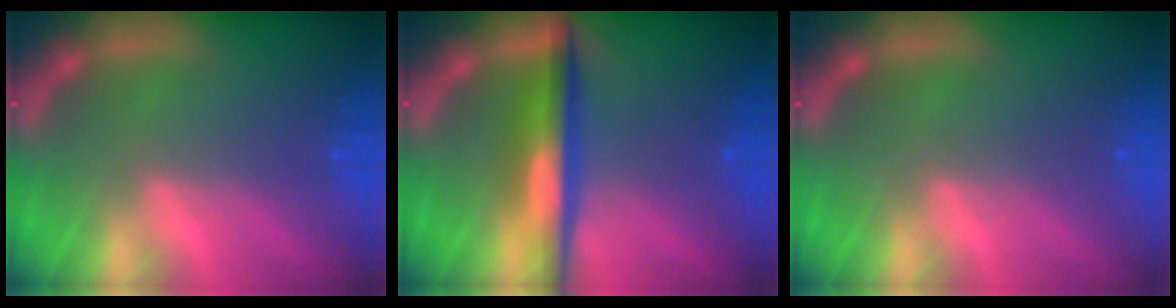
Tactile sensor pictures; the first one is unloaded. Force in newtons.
{"total": 5.5}
{"total": 0.0}